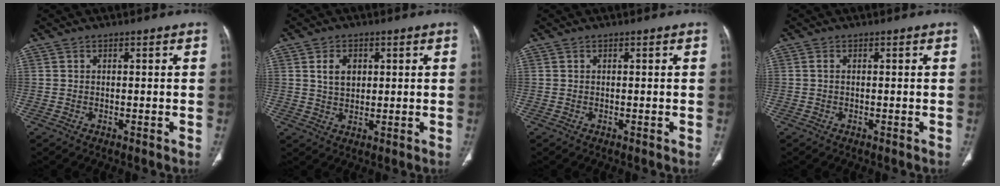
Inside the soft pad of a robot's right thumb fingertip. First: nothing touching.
{"total": 4.8, "force": [1.5, 3.3, 3.1], "torque": [-0.037, -0.006, 0.030]}
{"total": 0.0}
{"total": 0.5, "force": [0.0, 0.2, 0.5], "torque": [-0.013, -0.001, -0.001]}